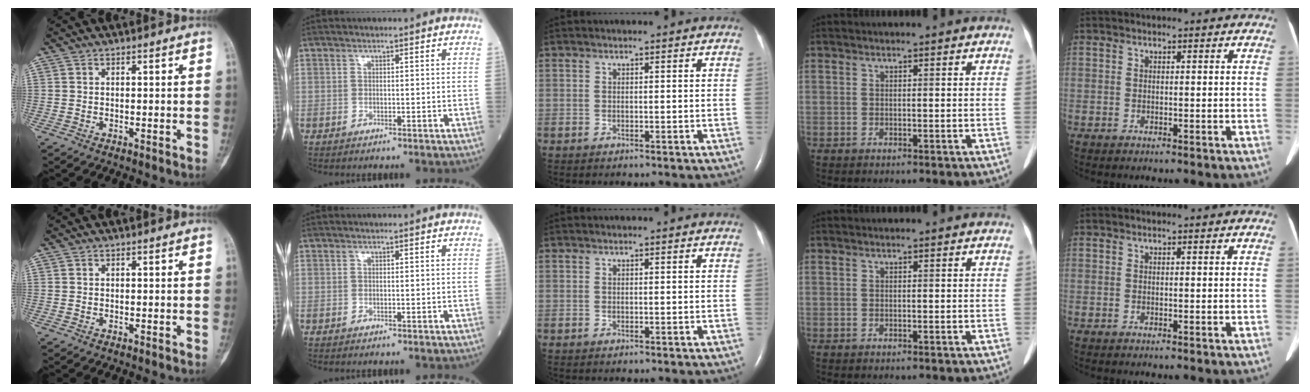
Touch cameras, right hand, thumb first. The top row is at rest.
{}